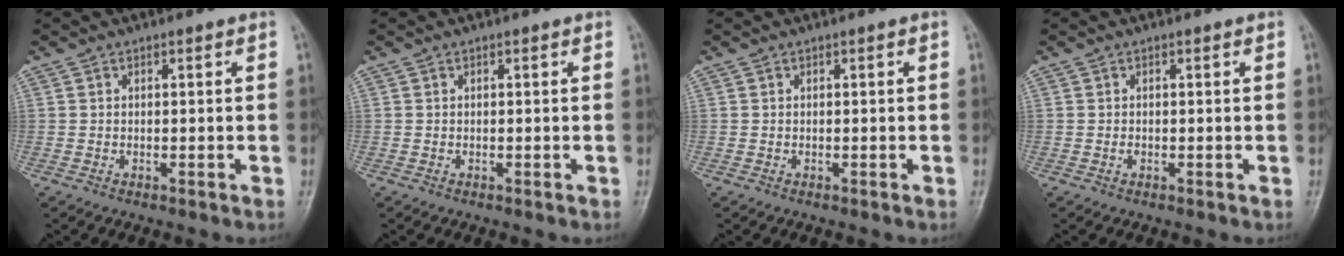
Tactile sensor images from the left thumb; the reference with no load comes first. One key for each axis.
{"total": 0.0}
{"total": 0.0}
{"total": 0.7, "fx": 0.1, "fy": 0.5, "fz": 0.5, "tx": -0.005, "ty": 0.001, "tz": 0.001}